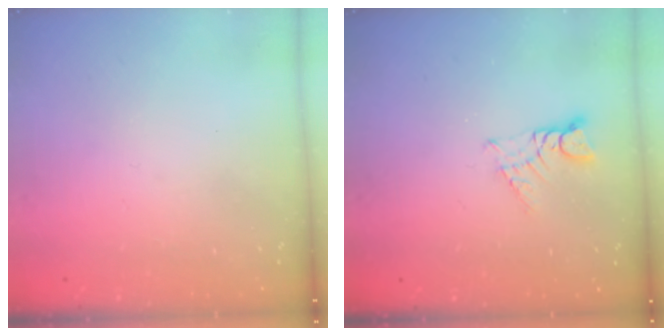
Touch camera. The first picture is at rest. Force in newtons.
{"total": 1.1, "press": 1.1, "slide": 0.1}